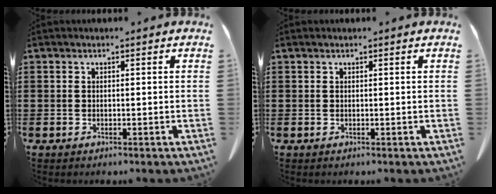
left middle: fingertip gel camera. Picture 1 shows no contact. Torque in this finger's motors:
{"motor_torque": [-0.36, 0.44, -0.04, -0.01]}